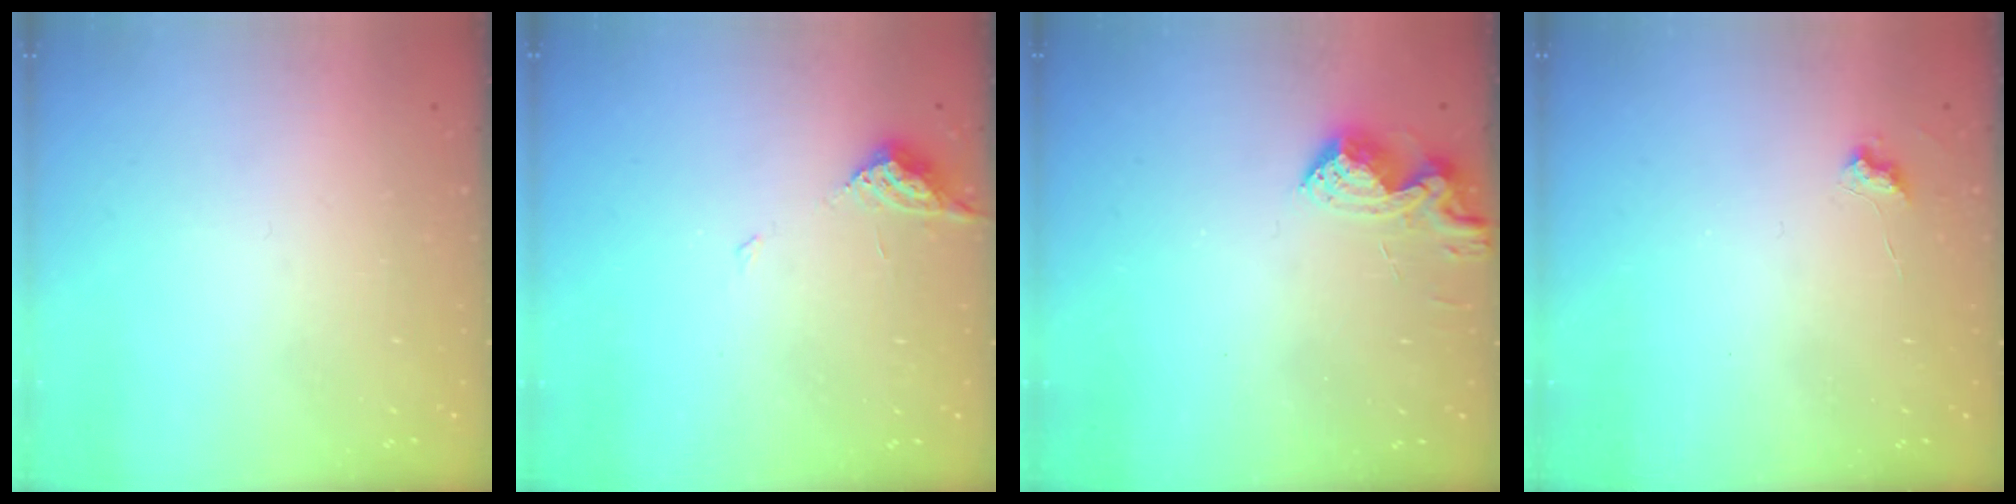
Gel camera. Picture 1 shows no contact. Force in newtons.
{"total": 5.0, "press": 5.0, "slide": 0.6}
{"total": 10.2, "press": 10.1, "slide": 0.9}
{"total": 4.2, "press": 4.1, "slide": 0.6}